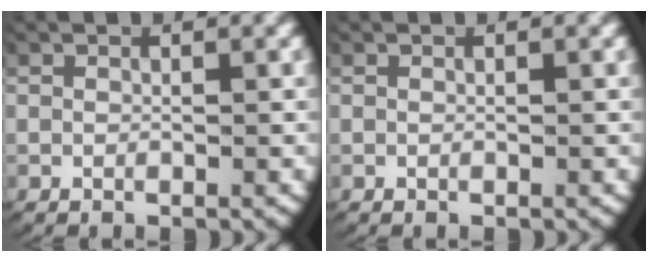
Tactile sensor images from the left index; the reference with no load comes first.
{"total": 0.0}